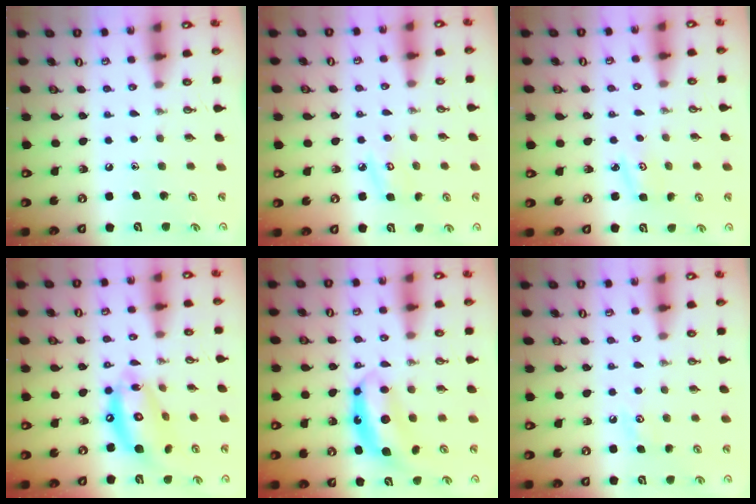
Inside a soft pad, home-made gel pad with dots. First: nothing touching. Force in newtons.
{"total": 6.4, "press": 6.4, "slide": 0.5}
{"total": 3.7, "press": 3.6, "slide": 0.6}
{"total": 14.9, "press": 14.8, "slide": 1.4}
{"total": 7.0, "press": 7.0, "slide": 0.0}
{"total": 3.5, "press": 3.5, "slide": 0.4}